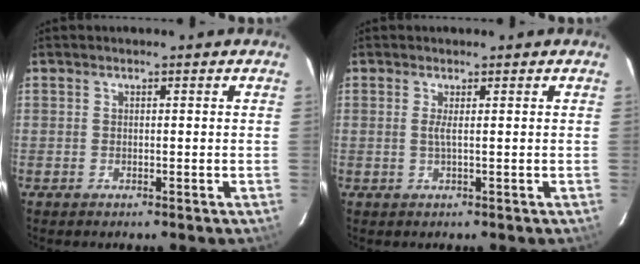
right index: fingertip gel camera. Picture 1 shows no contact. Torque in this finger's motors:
{"motor_torque": [0.08, 0.07, 0.08, 0.04]}